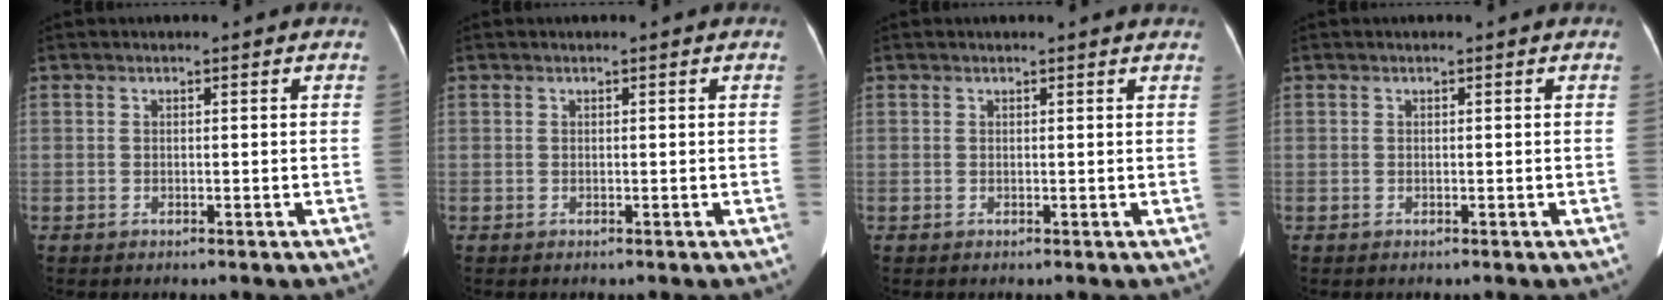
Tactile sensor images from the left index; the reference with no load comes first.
{"total": 0.0}
{"total": 2.2, "force": [2.1, 0.4, 0.4], "torque": [-0.015, 0.006, 0.011]}
{"total": 0.0}